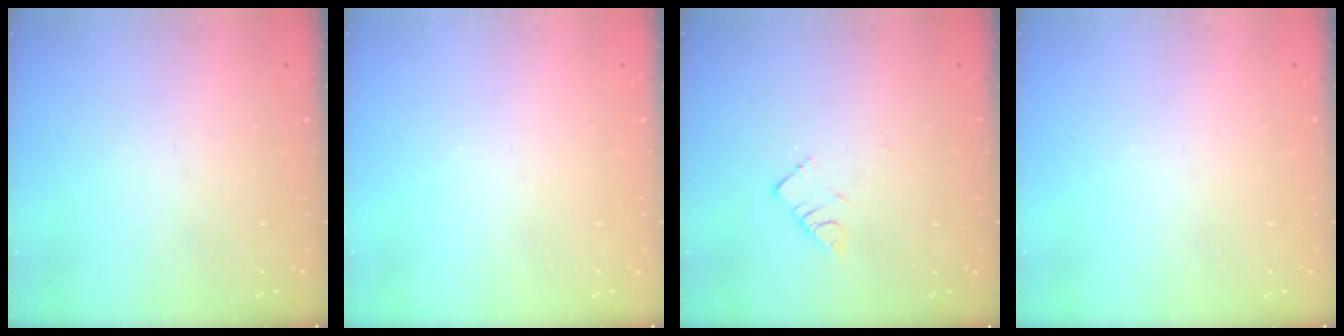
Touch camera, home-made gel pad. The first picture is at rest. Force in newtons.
{"total": 0.0}
{"total": 3.8, "press": 3.8, "slide": 0.1}
{"total": 0.0}